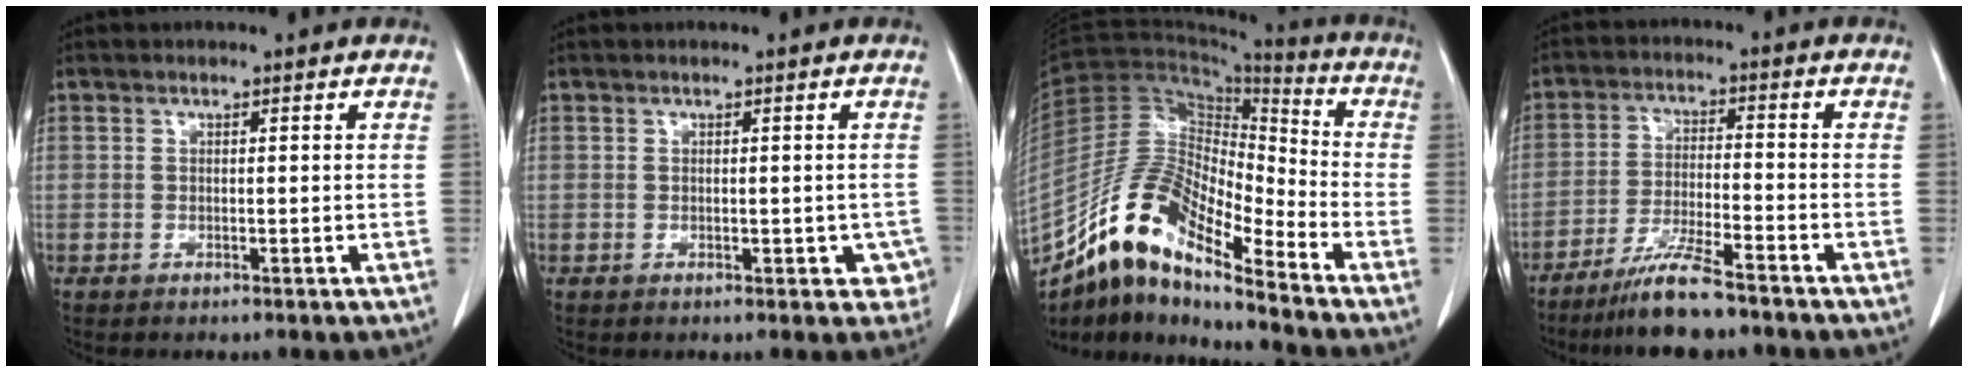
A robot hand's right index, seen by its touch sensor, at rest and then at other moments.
{"total": 3.5, "force": [-0.7, 2.2, 2.7], "torque": [-0.006, 0.007, -0.003]}
{"total": 14.2, "force": [-11.3, 2.9, 8.1], "torque": [-0.158, 0.030, -0.206]}
{"total": 8.2, "force": [-6.5, 0.3, 4.9], "torque": [-0.096, -0.025, -0.121]}